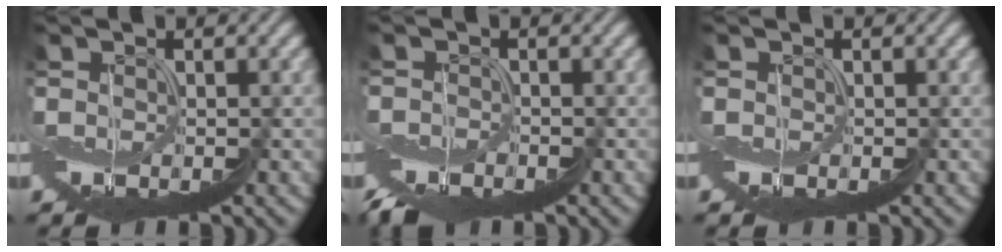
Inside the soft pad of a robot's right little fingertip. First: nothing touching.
{"total": 4.4, "force": [-4.3, -0.5, -0.4], "torque": [-0.003, 0.004, -0.081]}
{"total": 0.0}